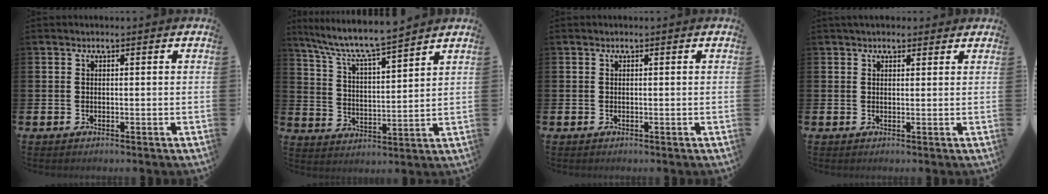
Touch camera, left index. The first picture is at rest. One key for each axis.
{"total": 7.7, "fx": 7.2, "fy": 0.6, "fz": 2.7, "tx": -0.080, "ty": -0.049, "tz": 0.122}
{"total": 0.0}
{"total": 2.2, "fx": 2.0, "fy": 0.9, "fz": 0.3, "tx": 0.001, "ty": -0.003, "tz": 0.034}